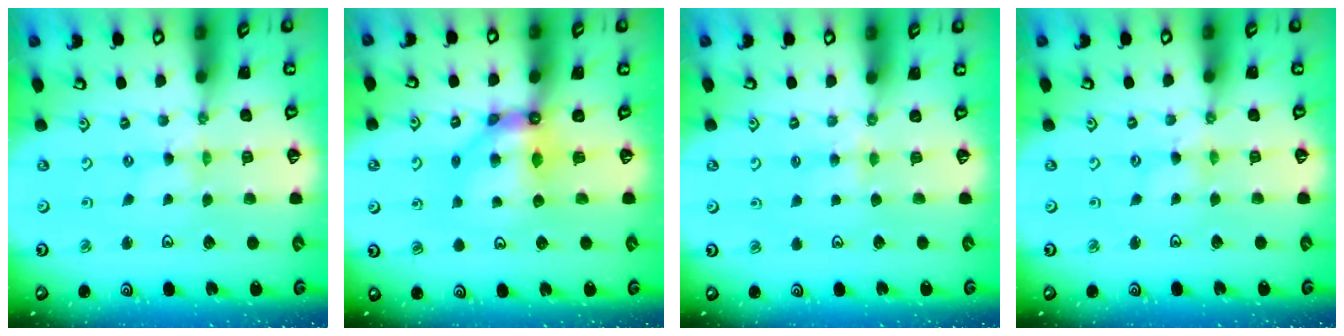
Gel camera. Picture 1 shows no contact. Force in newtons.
{"total": 8.5, "press": 8.4, "slide": 1.0}
{"total": 3.9, "press": 3.9, "slide": 0.6}
{"total": 1.5, "press": 1.5, "slide": 0.3}